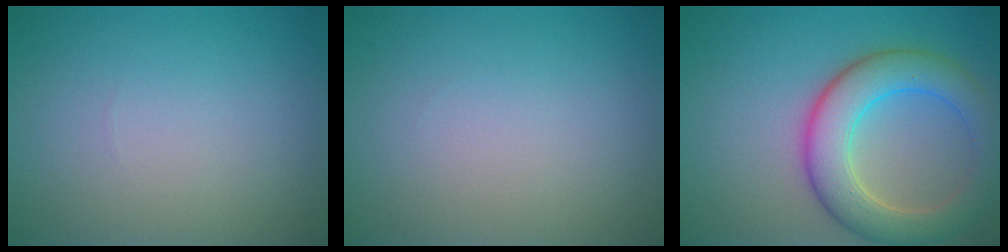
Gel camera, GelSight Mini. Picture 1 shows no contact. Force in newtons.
{"total": 0.0}
{"total": 7.0, "press": 6.9, "slide": 0.3}